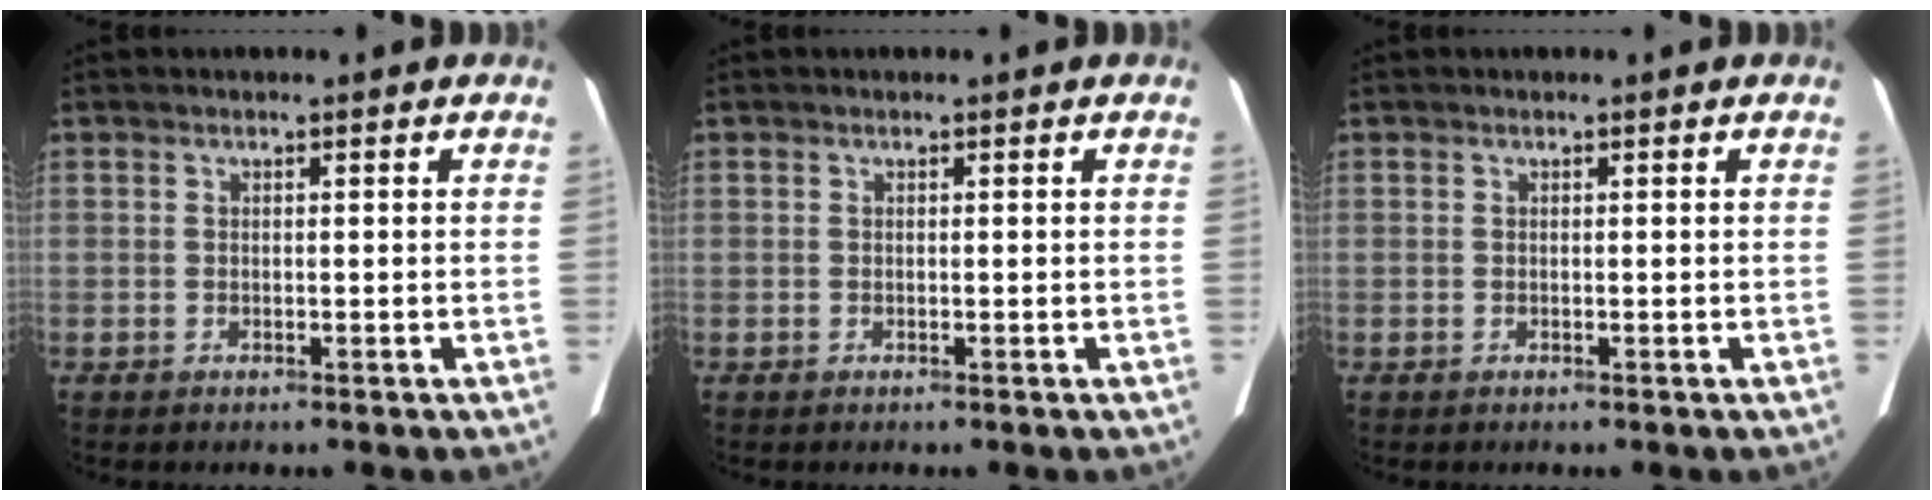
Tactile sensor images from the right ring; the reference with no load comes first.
{"total": 0.0}
{"total": 0.0}